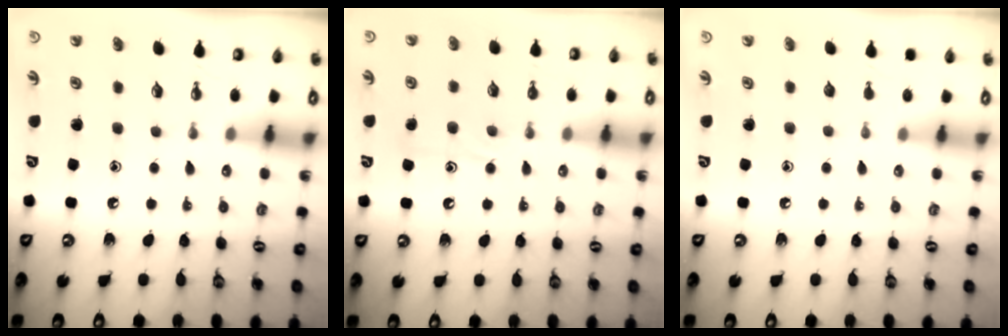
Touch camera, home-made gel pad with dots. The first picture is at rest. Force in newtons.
{"total": 8.5, "press": 8.5, "slide": 0.6}
{"total": 0.0}